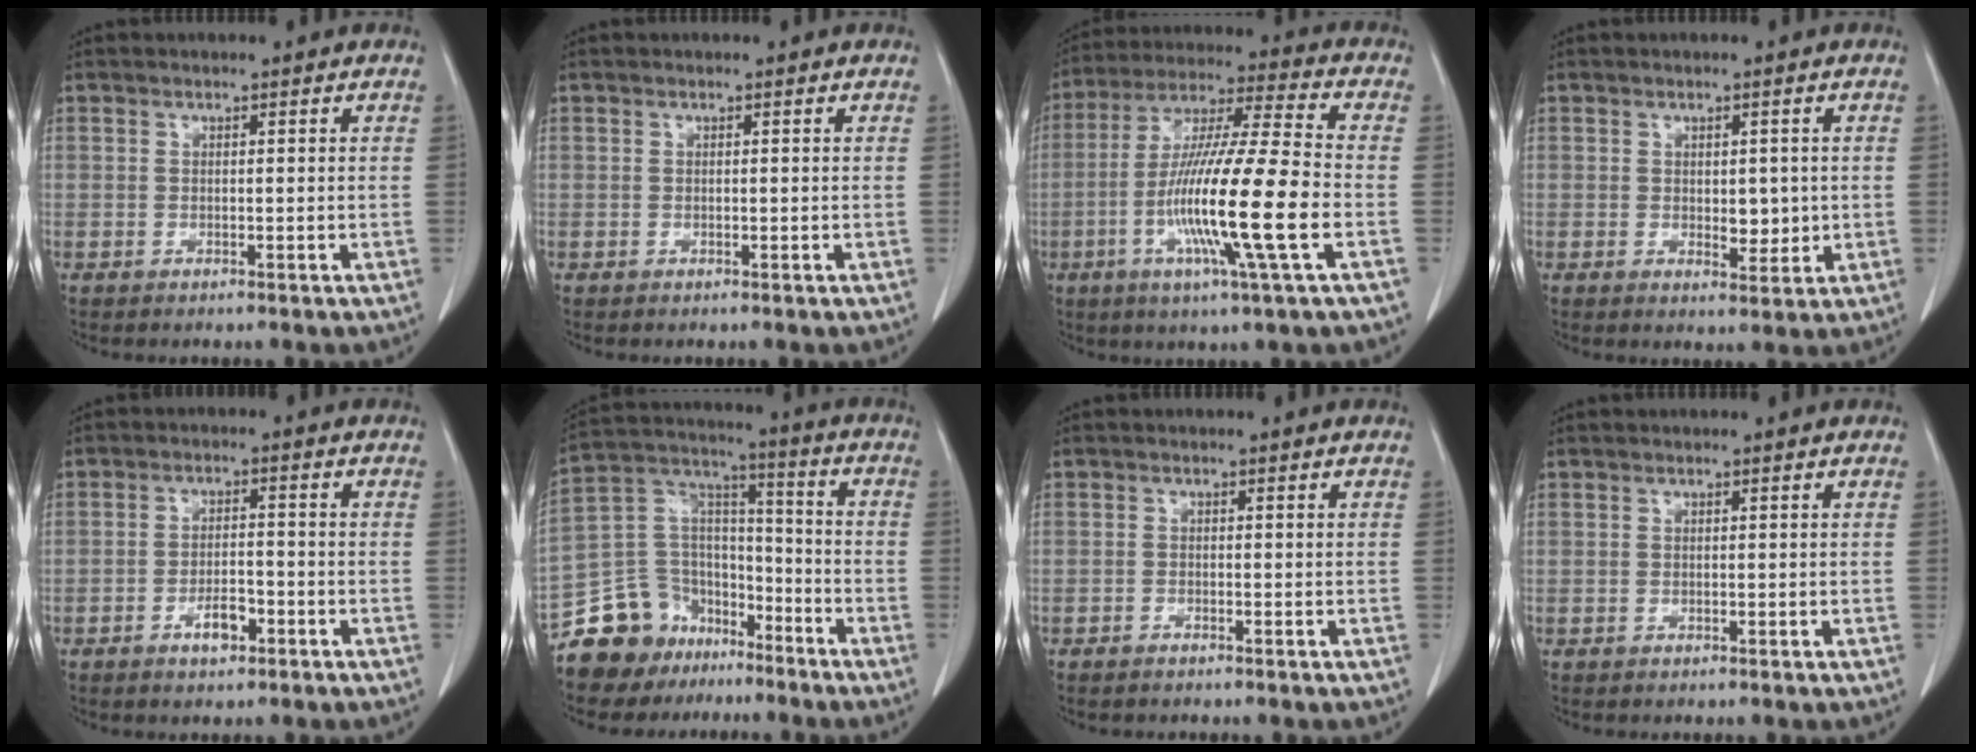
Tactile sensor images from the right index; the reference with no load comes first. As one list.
[{"total": 0.0}, {"total": 17.9, "force": [-4.6, -0.3, 17.3], "torque": [-0.330, -0.012, -0.089]}, {"total": 3.5, "force": [0.1, 2.0, 2.9], "torque": [-0.036, -0.004, 0.012]}, {"total": 3.9, "force": [-2.1, 1.5, 3.0], "torque": [-0.052, 0.004, -0.031]}, {"total": 14.6, "force": [-10.8, 9.6, 2.4], "torque": [-0.055, 0.087, -0.187]}, {"total": 0.9, "force": [-0.8, 0.2, 0.3], "torque": [-0.008, 0.000, -0.013]}, {"total": 0.0}]